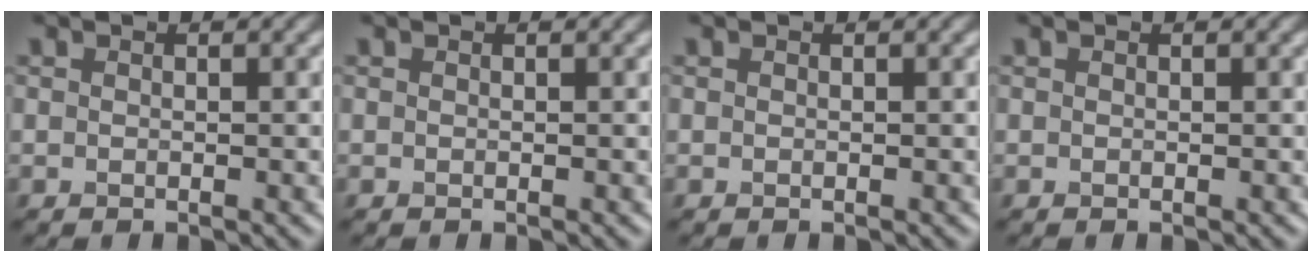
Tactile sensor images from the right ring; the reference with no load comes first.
{"total": 0.0}
{"total": 0.0}
{"total": 0.0}